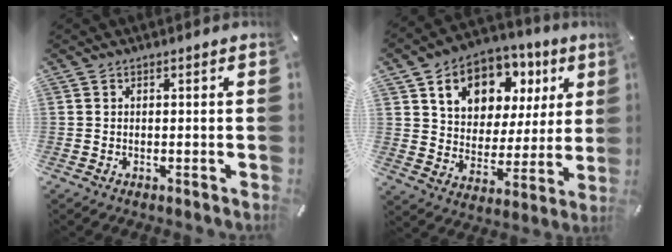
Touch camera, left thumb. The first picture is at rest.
{"total": 14.0, "force": [6.9, 10.4, 6.2], "torque": [-0.103, -0.032, 0.124]}